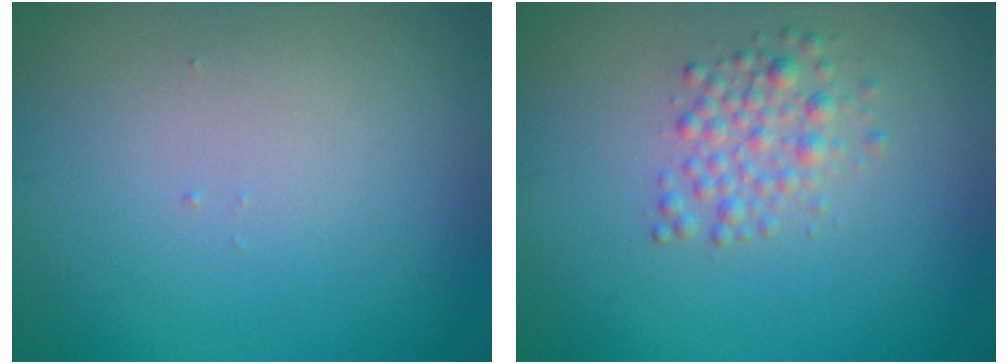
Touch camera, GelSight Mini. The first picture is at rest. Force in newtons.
{"total": 2.3, "press": 2.3, "slide": 0.0}